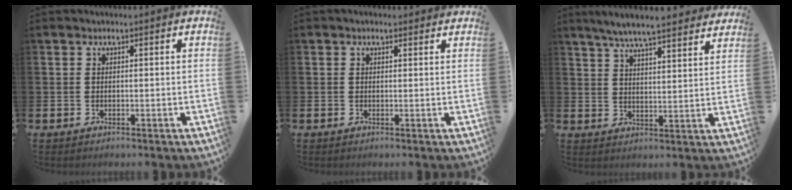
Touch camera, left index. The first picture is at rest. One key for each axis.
{"total": 0.6, "fx": 0.4, "fy": 0.3, "fz": 0.3, "tx": 0.002, "ty": 0.002, "tz": 0.005}
{"total": 7.2, "fx": 6.7, "fy": 0.5, "fz": 2.5, "tx": -0.068, "ty": -0.029, "tz": 0.120}